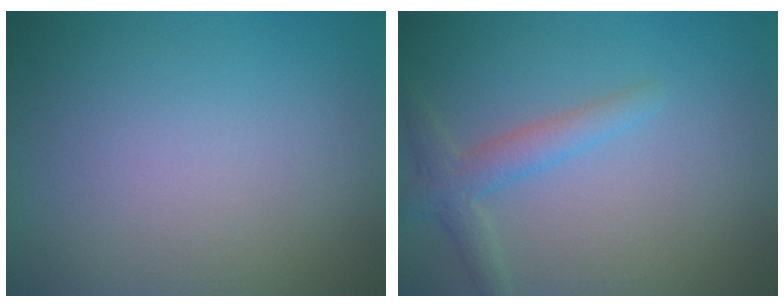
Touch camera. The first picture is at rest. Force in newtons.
{"total": 2.5, "press": 2.5, "slide": 0.1}